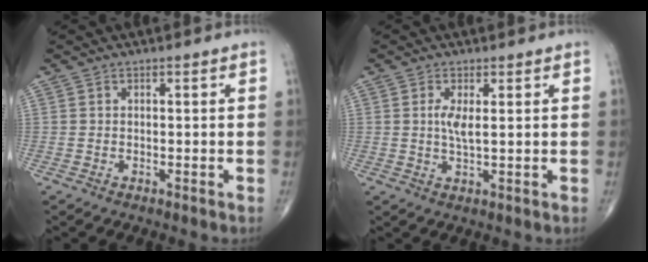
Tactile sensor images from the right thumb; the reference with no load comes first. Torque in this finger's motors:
{"motor_torque": [0.28, 0.44, -0.08, -0.34, 0.04]}